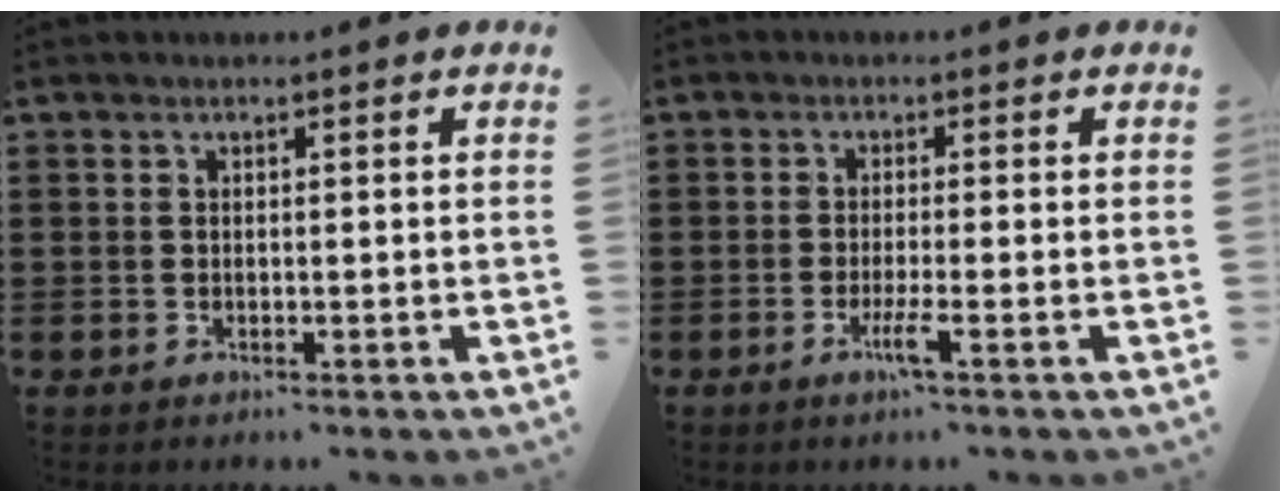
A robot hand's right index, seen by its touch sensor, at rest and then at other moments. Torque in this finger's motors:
{"motor_torque": [0.94, 0.04, 0.12, 0.04]}